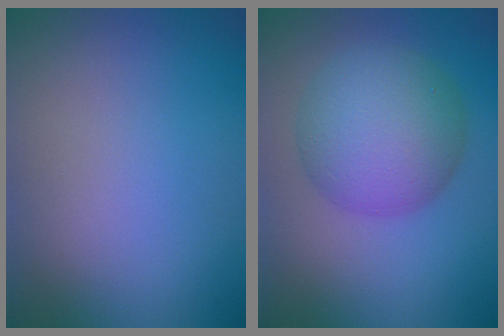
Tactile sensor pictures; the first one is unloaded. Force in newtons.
{"total": 8.2, "press": 8.2, "slide": 0.5}